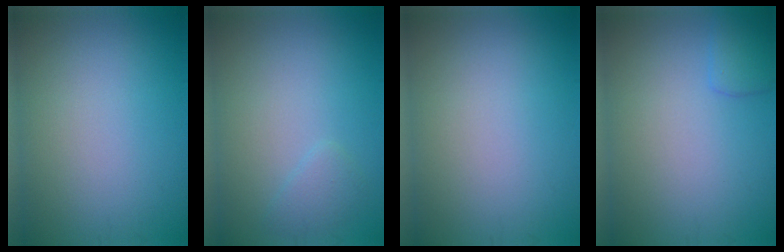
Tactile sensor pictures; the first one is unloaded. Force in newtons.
{"total": 1.3, "press": 1.2, "slide": 0.2}
{"total": 0.0}
{"total": 1.7, "press": 1.7, "slide": 0.1}